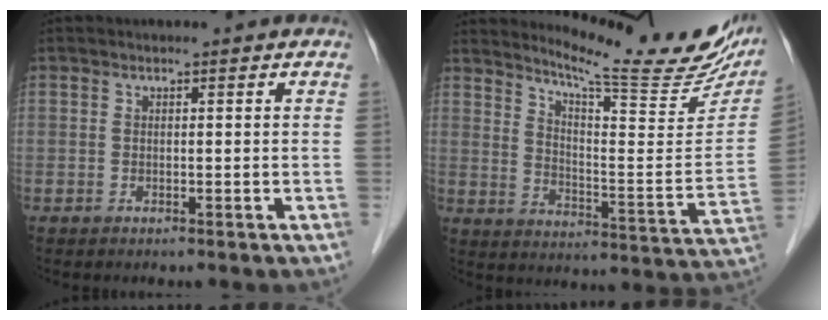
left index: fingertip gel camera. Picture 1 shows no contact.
{"total": 19.9, "force": [17.6, 1.4, 9.3], "torque": [-0.141, -0.074, 0.229]}